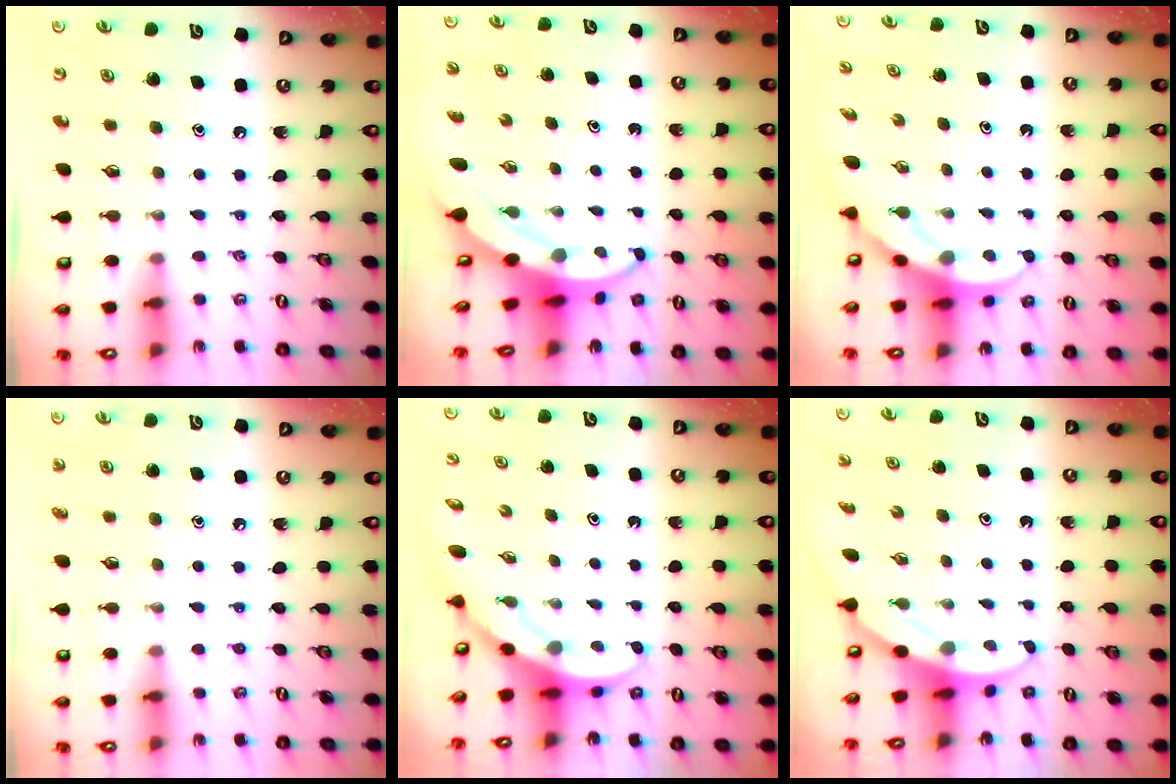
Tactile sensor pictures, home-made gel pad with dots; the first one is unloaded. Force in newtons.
{"total": 5.7, "press": 5.7, "slide": 0.2}
{"total": 4.0, "press": 4.0, "slide": 0.4}
{"total": 3.5, "press": 3.5, "slide": 0.4}
{"total": 4.0, "press": 3.9, "slide": 0.7}
{"total": 3.6, "press": 3.6, "slide": 0.2}